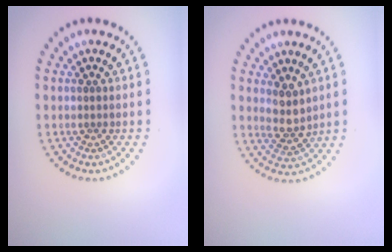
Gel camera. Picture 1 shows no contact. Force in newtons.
{"total": 2.3, "press": 1.9, "slide": 1.2}